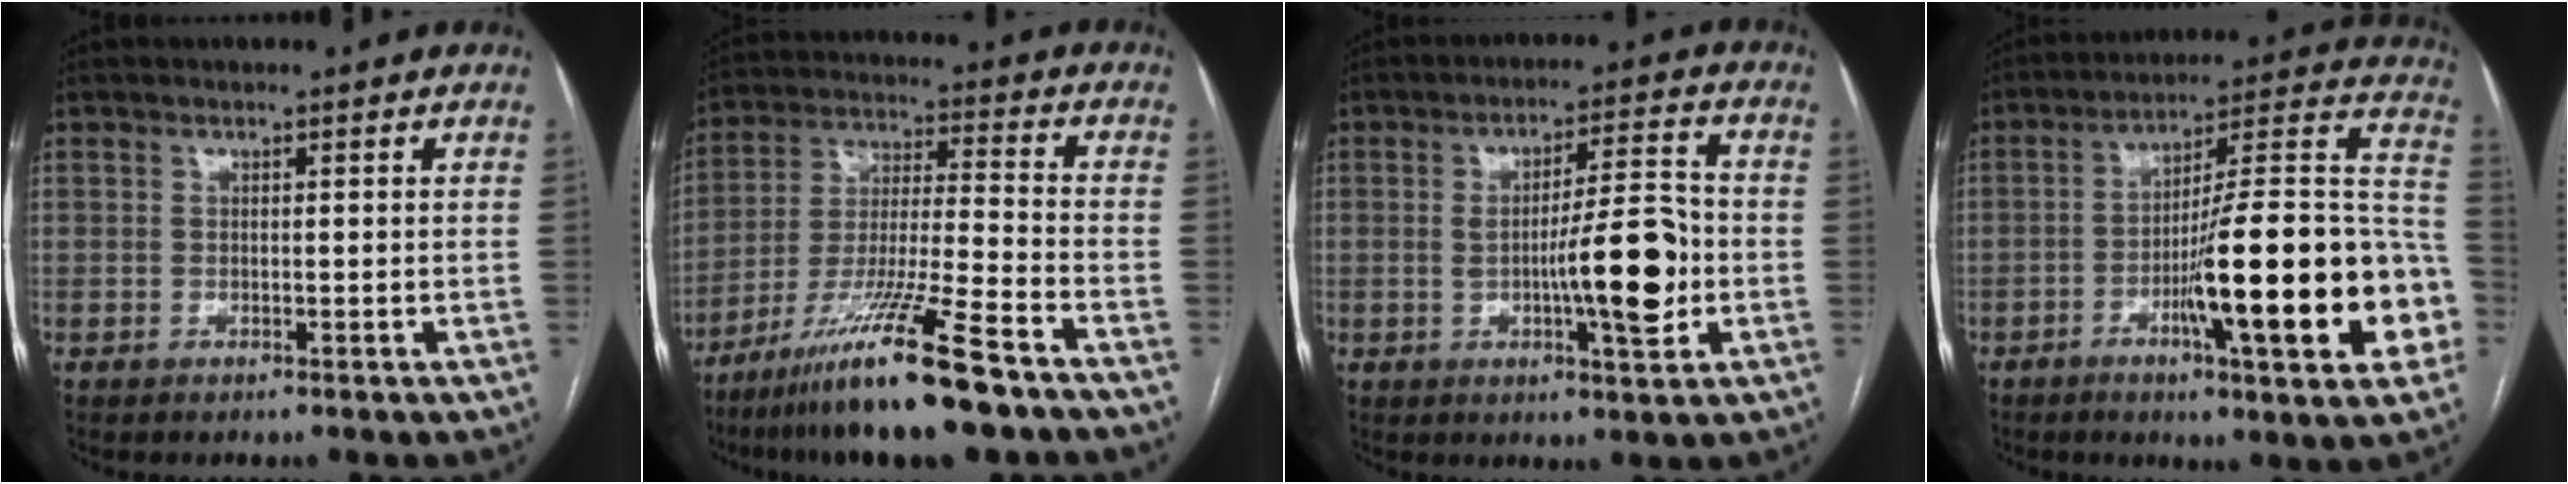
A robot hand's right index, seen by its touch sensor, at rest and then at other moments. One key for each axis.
{"total": 16.5, "fx": -11.4, "fy": 0.0, "fz": 12.0, "tx": -0.238, "ty": -0.036, "tz": -0.207}
{"total": 10.6, "fx": -1.9, "fy": 1.6, "fz": 10.4, "tx": -0.157, "ty": 0.006, "tz": -0.027}
{"total": 24.3, "fx": -7.2, "fy": 2.9, "fz": 23.0, "tx": -0.271, "ty": 0.016, "tz": -0.102}